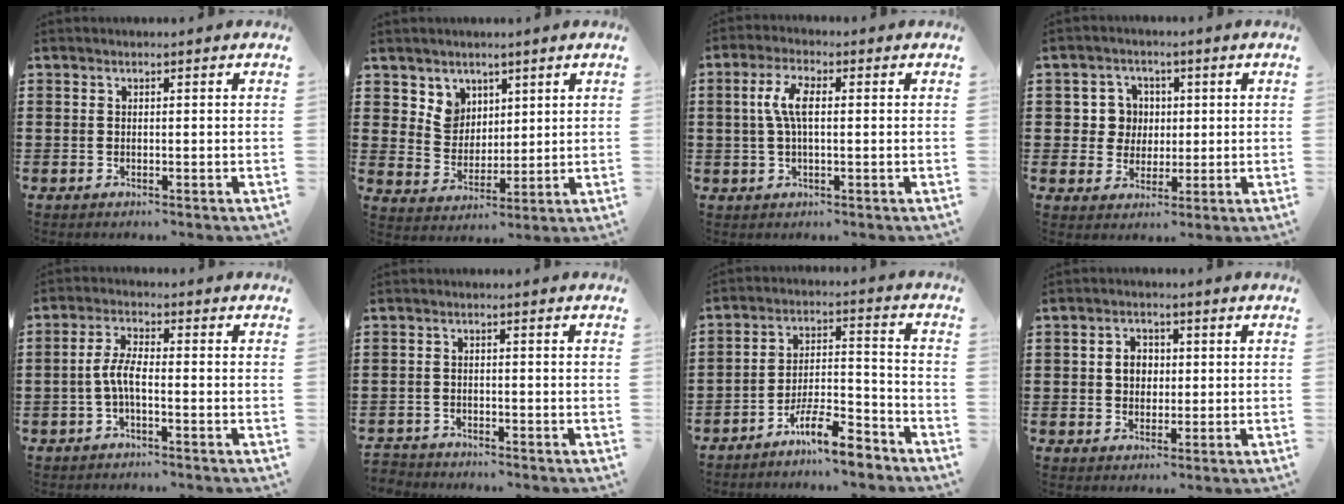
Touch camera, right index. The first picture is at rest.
{"total": 5.6, "force": [3.4, 4.4, 0.4], "torque": [-0.036, 0.003, 0.066]}
{"total": 5.3, "force": [0.4, 2.0, 4.9], "torque": [-0.109, 0.004, -0.001]}
{"total": 5.2, "force": [0.7, 4.9, 1.5], "torque": [-0.053, 0.018, 0.011]}
{"total": 4.2, "force": [-1.3, 1.1, 3.8], "torque": [-0.089, -0.002, -0.031]}
{"total": 2.1, "force": [-2.1, 0.2, -0.2], "torque": [-0.004, -0.002, -0.046]}
{"total": 8.8, "force": [-7.3, 1.5, 4.5], "torque": [-0.080, 0.018, -0.138]}
{"total": 3.4, "force": [0.2, 2.8, 1.8], "torque": [-0.044, 0.011, -0.001]}